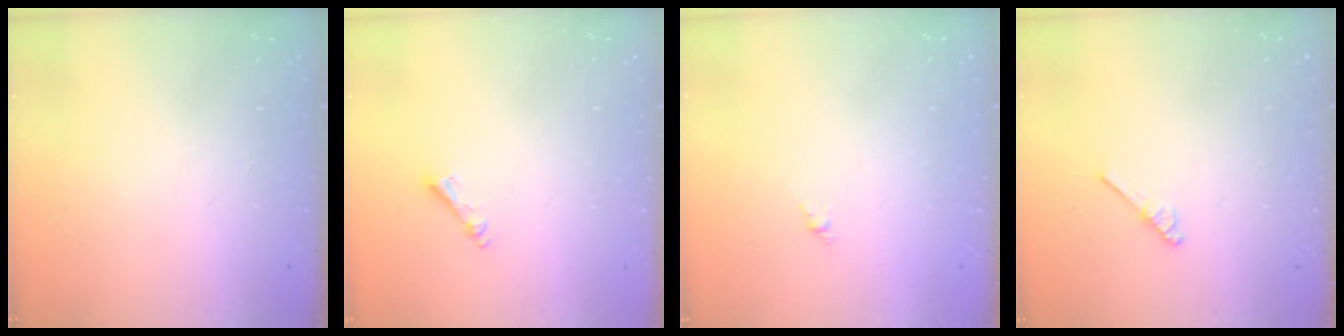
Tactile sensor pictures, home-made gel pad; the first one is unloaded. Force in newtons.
{"total": 2.5, "press": 2.4, "slide": 0.5}
{"total": 1.6, "press": 1.5, "slide": 0.5}
{"total": 3.0, "press": 2.9, "slide": 0.5}